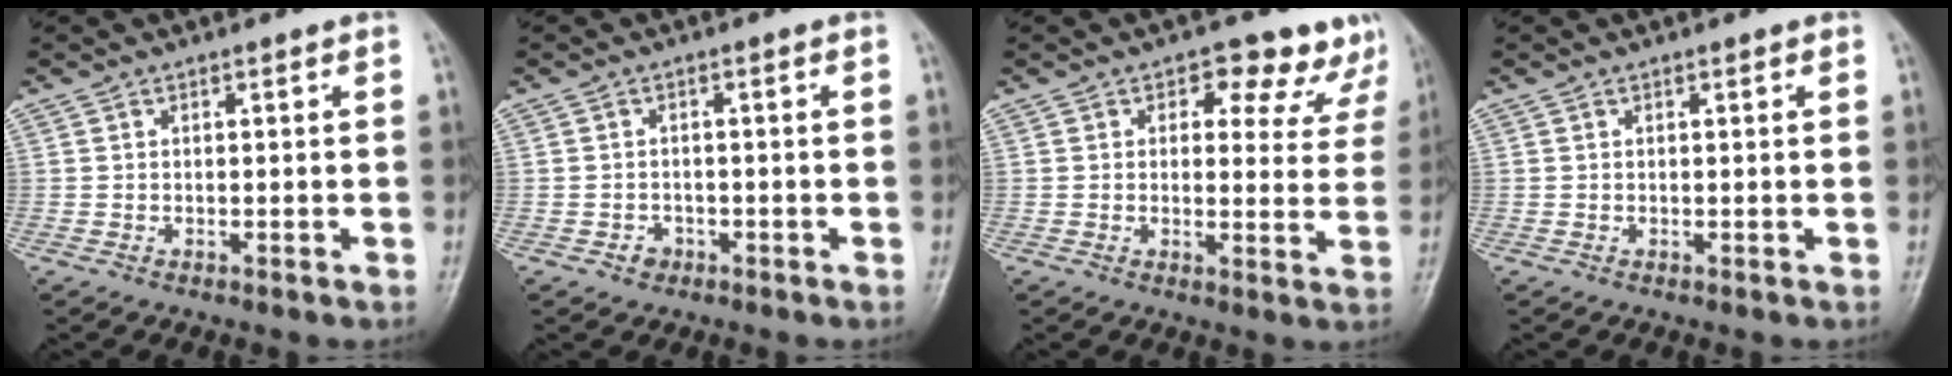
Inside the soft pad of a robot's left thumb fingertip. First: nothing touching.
{"total": 1.9, "force": [-1.0, 1.5, 0.4], "torque": [0.001, 0.010, -0.014]}
{"total": 9.5, "force": [6.7, 5.6, 3.9], "torque": [0.006, -0.028, 0.060]}
{"total": 0.6, "force": [0.3, 0.2, 0.4], "torque": [-0.006, 0.000, 0.002]}